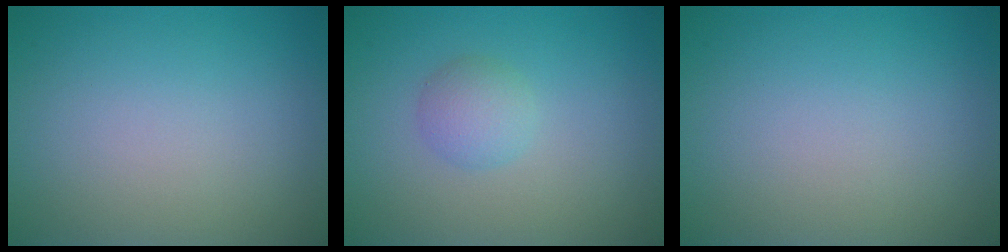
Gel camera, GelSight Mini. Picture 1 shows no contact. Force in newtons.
{"total": 2.0, "press": 2.0, "slide": 0.0}
{"total": 0.0}